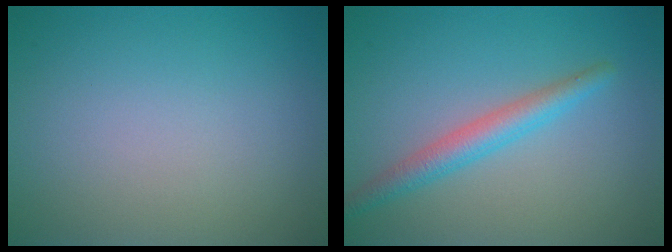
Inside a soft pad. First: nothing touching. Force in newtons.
{"total": 2.9, "press": 2.9, "slide": 0.1}